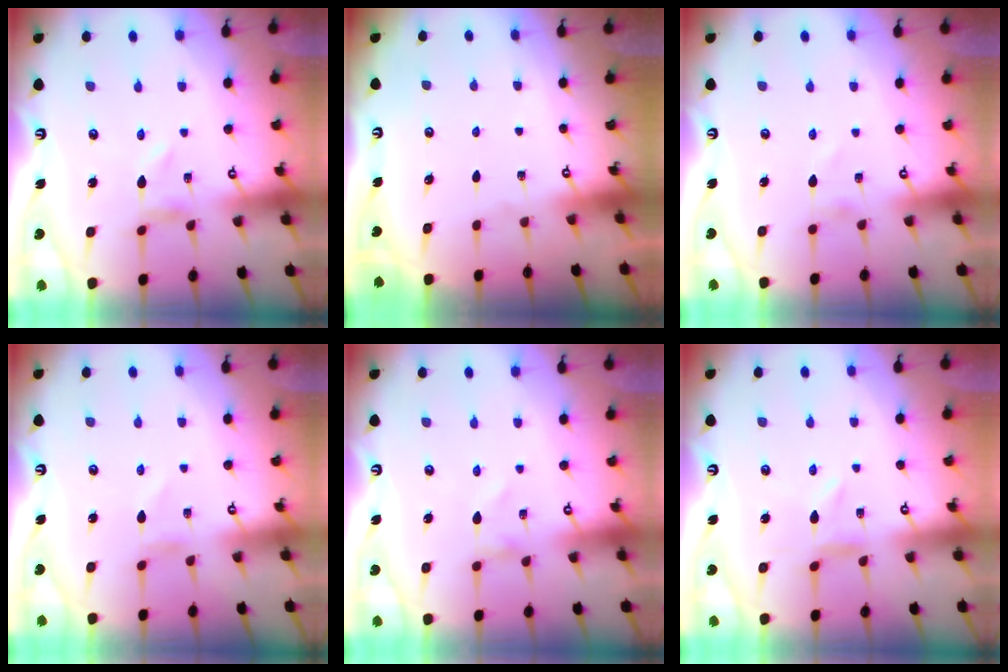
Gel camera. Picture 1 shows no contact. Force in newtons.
{"total": 0.0}
{"total": 0.9, "press": 0.9, "slide": 0.1}
{"total": 0.0}
{"total": 1.0, "press": 1.0, "slide": 0.1}
{"total": 0.8, "press": 0.8, "slide": 0.2}